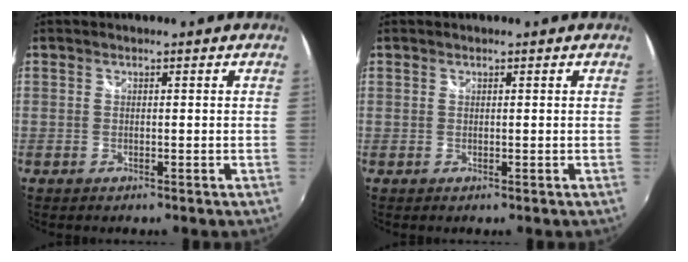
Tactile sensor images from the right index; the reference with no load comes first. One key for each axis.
{"total": 0.5, "fx": 0.1, "fy": 0.5, "fz": -0.1, "tx": 0.005, "ty": 0.002, "tz": 0.001}